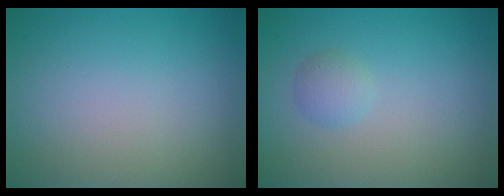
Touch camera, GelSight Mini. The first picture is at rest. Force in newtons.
{"total": 1.3, "press": 1.3, "slide": 0.0}